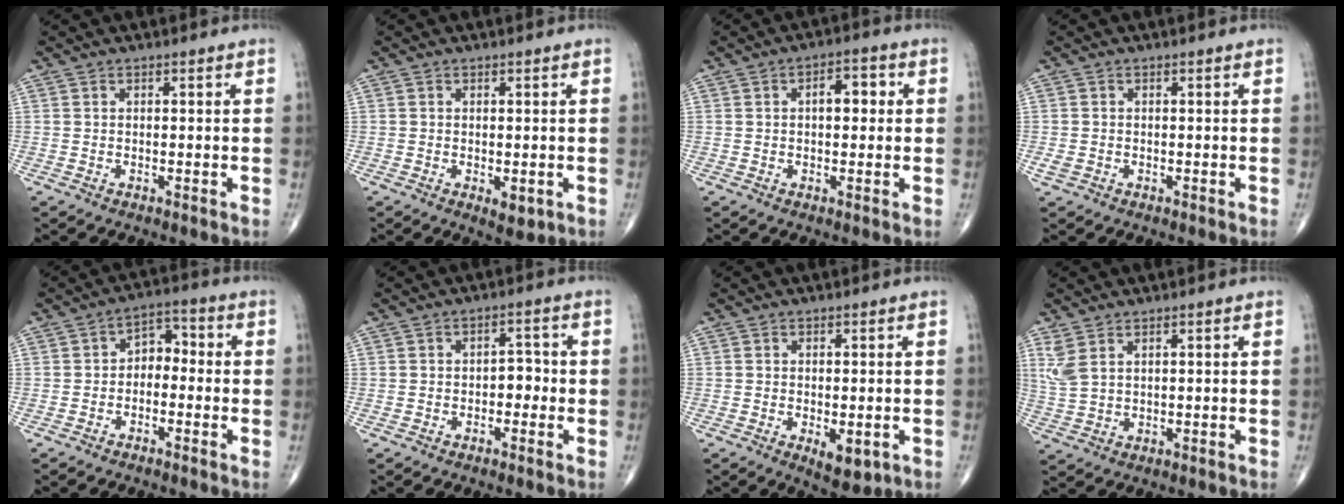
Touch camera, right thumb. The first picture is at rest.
{"total": 2.9, "force": [-0.8, 1.5, 2.4], "torque": [-0.027, -0.006, -0.005]}
{"total": 5.1, "force": [0.8, 2.7, 4.3], "torque": [-0.048, 0.014, 0.007]}
{"total": 1.4, "force": [-0.4, 1.1, 0.7], "torque": [-0.015, 0.000, -0.007]}
{"total": 5.1, "force": [-1.0, 3.6, 3.5], "torque": [-0.031, 0.033, -0.031]}
{"total": 3.0, "force": [-0.8, 2.1, 2.0], "torque": [-0.006, 0.014, -0.020]}
{"total": 5.0, "force": [-1.4, 2.5, 4.1], "torque": [-0.050, -0.009, -0.011]}
{"total": 4.1, "force": [2.3, 1.8, 2.9], "torque": [-0.071, -0.003, 0.058]}